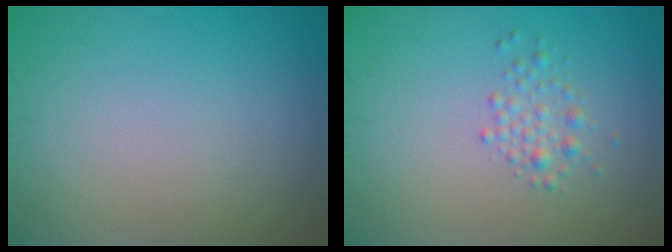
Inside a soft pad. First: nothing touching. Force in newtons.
{"total": 2.2, "press": 2.2, "slide": 0.0}